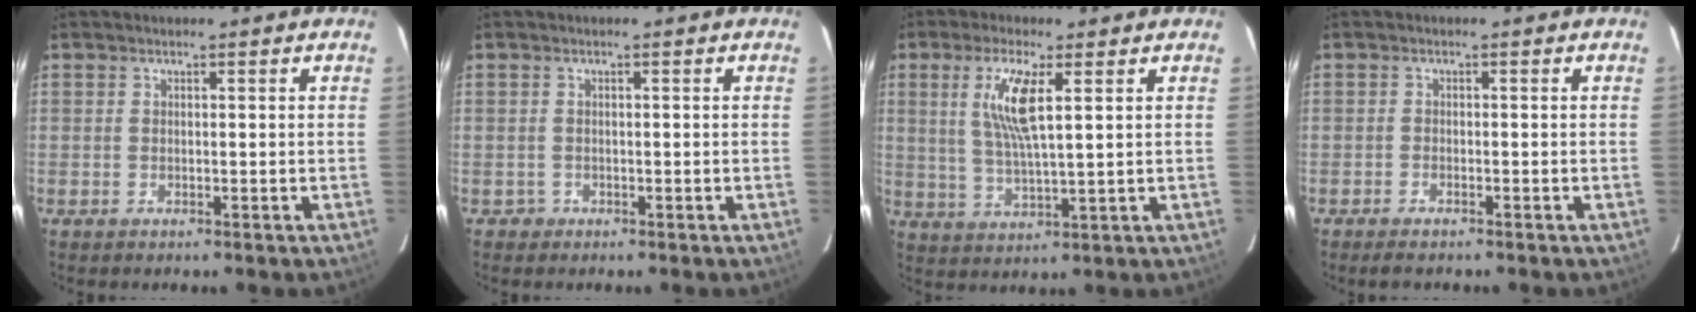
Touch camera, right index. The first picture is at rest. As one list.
[{"total": 1.2, "force": [-0.6, 1.0, -0.1], "torque": [0.002, 0.004, -0.007]}, {"total": 8.4, "force": [2.9, 1.4, 7.8], "torque": [-0.157, -0.002, 0.059]}, {"total": 2.1, "force": [-1.8, 0.6, 0.9], "torque": [-0.027, -0.002, -0.034]}]